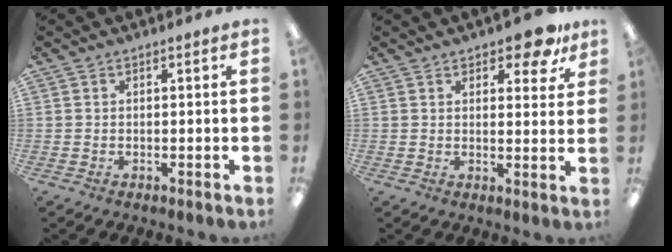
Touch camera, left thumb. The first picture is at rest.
{"total": 7.3, "force": [5.4, 2.9, 4.0], "torque": [-0.043, -0.026, 0.088]}